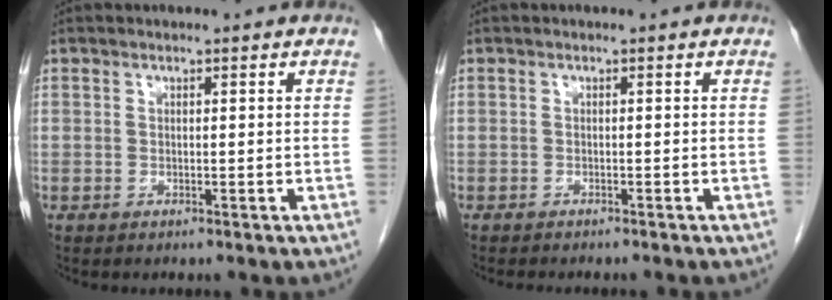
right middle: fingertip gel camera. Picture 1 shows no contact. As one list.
[{"total": 4.0, "force": [-3.6, 0.8, 1.8], "torque": [-0.023, -0.008, -0.043]}]